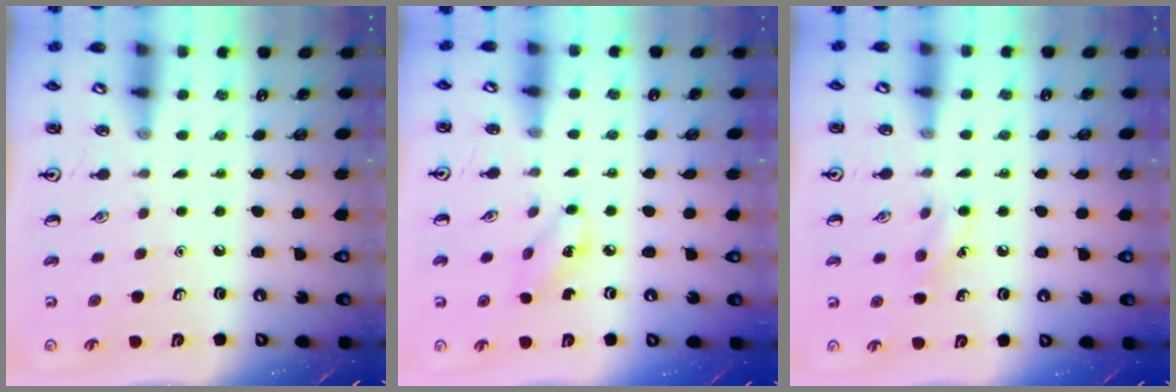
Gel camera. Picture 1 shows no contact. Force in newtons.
{"total": 4.2, "press": 4.1, "slide": 1.1}
{"total": 7.6, "press": 7.3, "slide": 2.1}